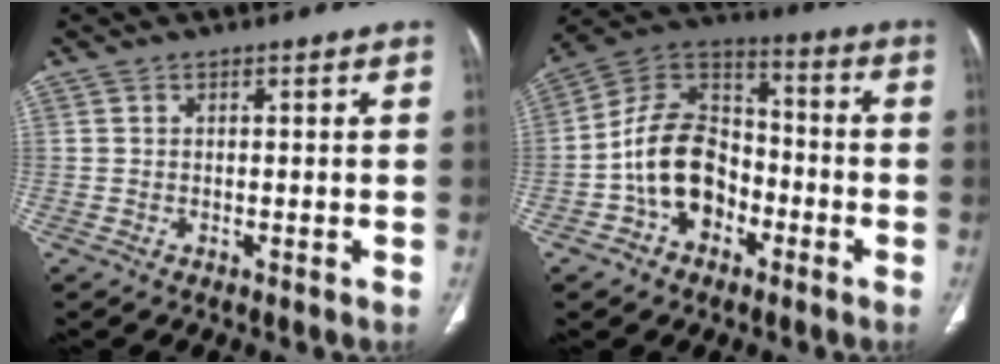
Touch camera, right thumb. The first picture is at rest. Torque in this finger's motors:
{"motor_torque": [1.11, 0.78, 1.52, -0.44, 0.24]}